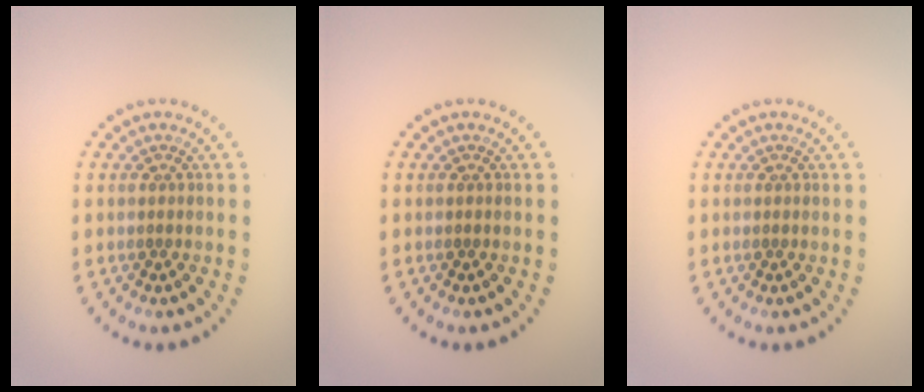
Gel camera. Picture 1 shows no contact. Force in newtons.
{"total": 0.0}
{"total": 0.0}